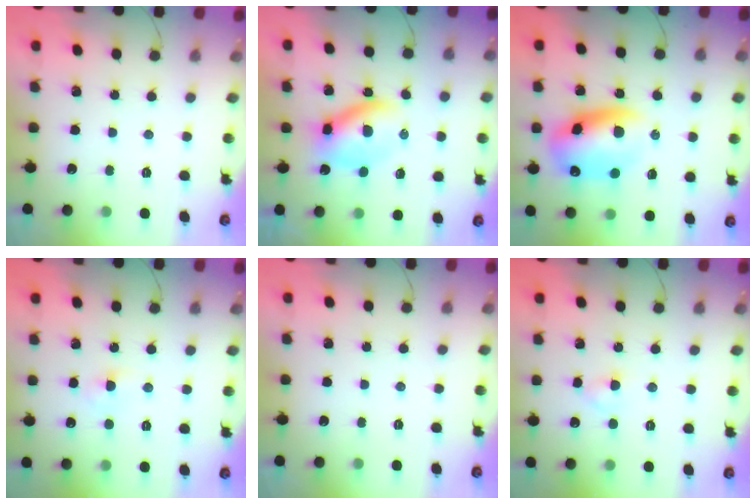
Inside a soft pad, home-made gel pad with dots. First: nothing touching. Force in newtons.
{"total": 6.8, "press": 6.7, "slide": 1.1}
{"total": 14.0, "press": 13.6, "slide": 3.4}
{"total": 2.5, "press": 2.3, "slide": 1.0}
{"total": 0.0}
{"total": 1.6, "press": 1.4, "slide": 0.8}